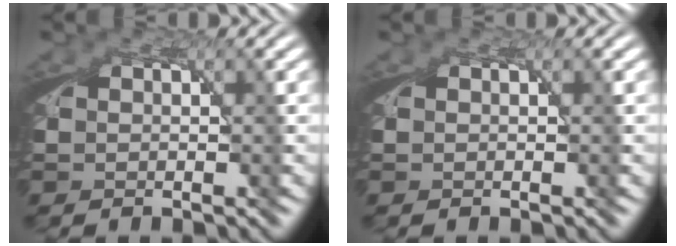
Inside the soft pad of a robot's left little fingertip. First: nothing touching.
{"total": 0.0}